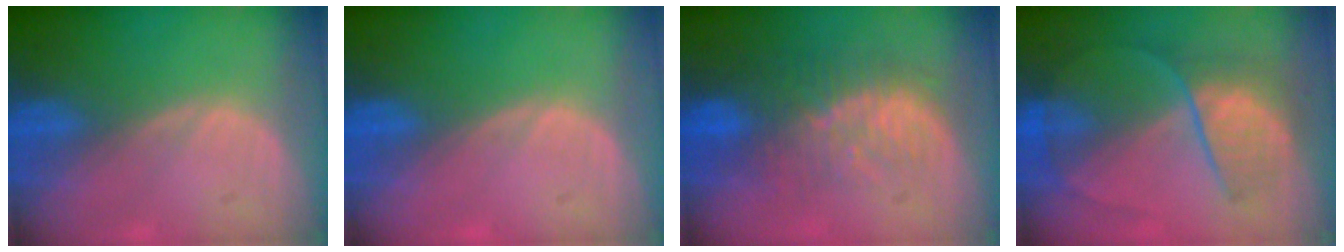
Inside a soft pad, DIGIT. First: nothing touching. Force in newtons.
{"total": 0.0}
{"total": 9.6, "press": 8.4, "slide": 4.6}
{"total": 6.7, "press": 6.5, "slide": 1.6}